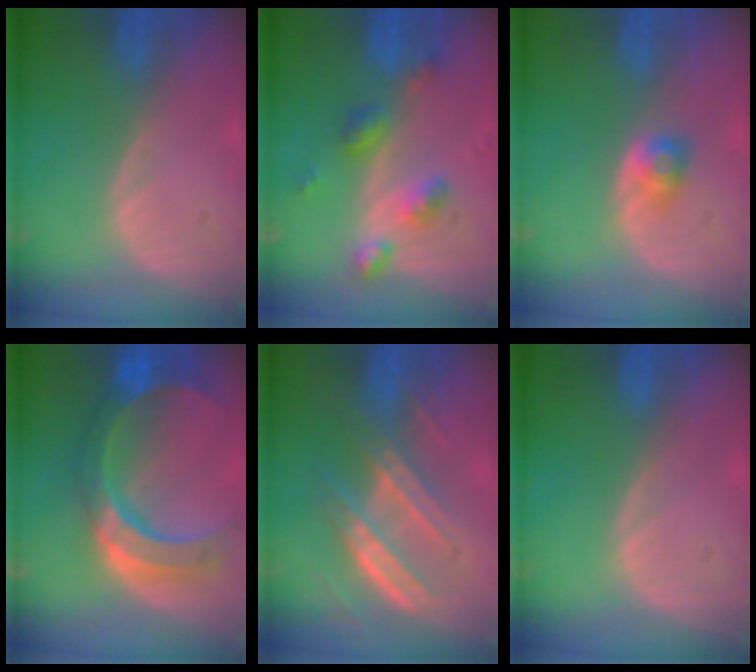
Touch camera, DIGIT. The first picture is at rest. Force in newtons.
{"total": 5.9, "press": 5.2, "slide": 2.8}
{"total": 2.7, "press": 2.4, "slide": 1.2}
{"total": 11.2, "press": 9.4, "slide": 6.0}
{"total": 7.8, "press": 7.0, "slide": 3.4}
{"total": 0.0}